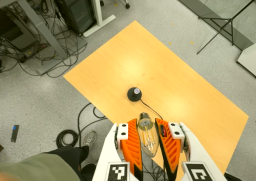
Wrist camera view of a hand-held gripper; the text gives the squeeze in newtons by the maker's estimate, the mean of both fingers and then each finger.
{"total": 21.3, "left": 22.7, "right": 19.8}